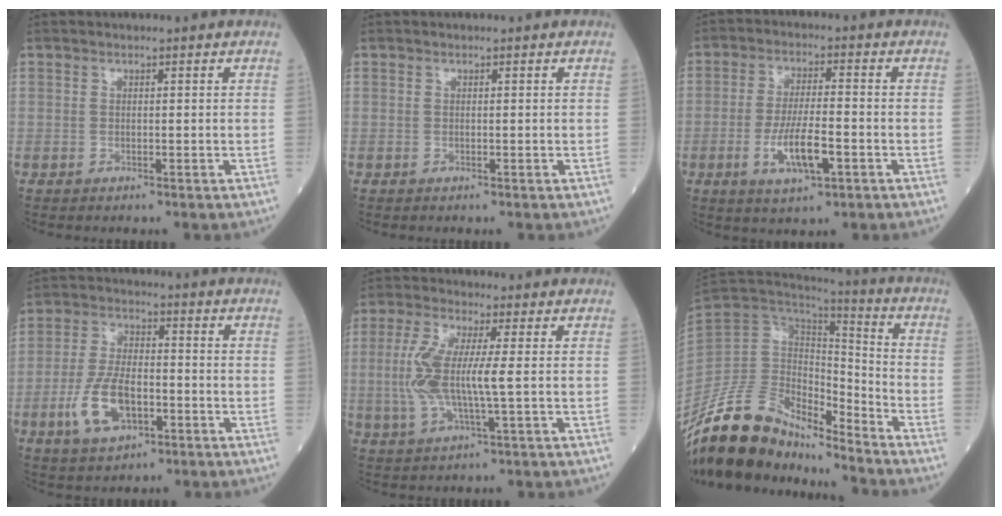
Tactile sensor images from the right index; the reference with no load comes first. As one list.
[{"total": 0.0}, {"total": 8.0, "force": [-2.7, 2.0, 7.3], "torque": [-0.144, -0.005, -0.044]}, {"total": 9.5, "force": [-3.5, 4.4, 7.7], "torque": [-0.165, 0.003, -0.063]}, {"total": 9.0, "force": [0.2, 1.6, 8.8], "torque": [-0.202, 0.006, 0.002]}, {"total": 16.4, "force": [-13.9, 6.0, 6.5], "torque": [-0.117, 0.052, -0.256]}]